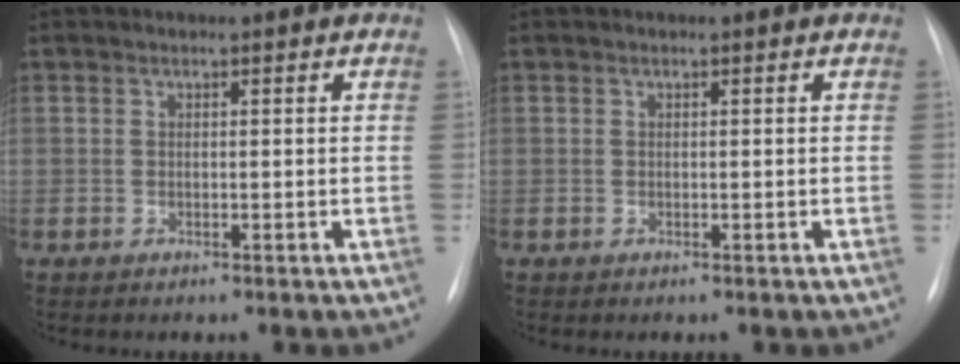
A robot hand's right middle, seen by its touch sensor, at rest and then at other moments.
{"total": 0.0}